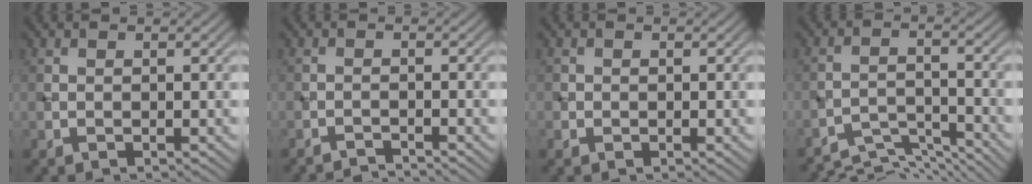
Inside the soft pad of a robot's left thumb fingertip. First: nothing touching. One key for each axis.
{"total": 2.1, "fx": -2.1, "fy": 0.0, "fz": 0.4, "tx": -0.005, "ty": 0.000, "tz": -0.041}
{"total": 0.7, "fx": -0.2, "fy": 0.7, "fz": 0.1, "tx": 0.001, "ty": -0.004, "tz": -0.006}
{"total": 7.3, "fx": -7.0, "fy": 1.2, "fz": 1.8, "tx": -0.033, "ty": -0.002, "tz": -0.112}